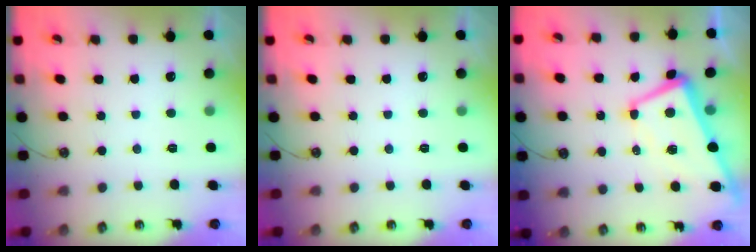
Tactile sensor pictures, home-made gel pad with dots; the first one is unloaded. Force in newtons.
{"total": 0.0}
{"total": 2.9, "press": 2.8, "slide": 0.9}